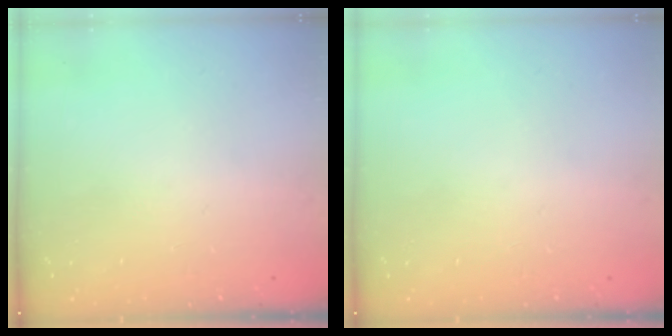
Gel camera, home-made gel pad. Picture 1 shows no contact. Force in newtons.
{"total": 0.0}